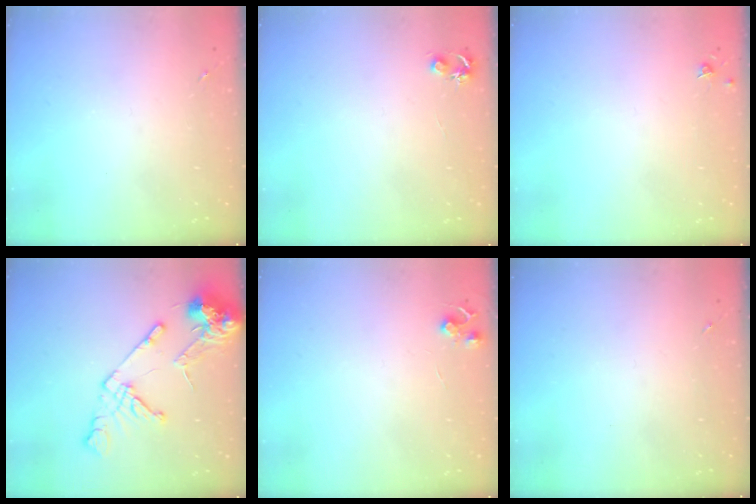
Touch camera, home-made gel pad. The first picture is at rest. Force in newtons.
{"total": 4.7, "press": 4.7, "slide": 0.6}
{"total": 3.3, "press": 3.3, "slide": 0.5}
{"total": 15.3, "press": 15.2, "slide": 2.0}
{"total": 5.5, "press": 5.5, "slide": 0.6}
{"total": 0.0}